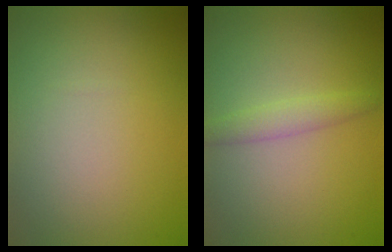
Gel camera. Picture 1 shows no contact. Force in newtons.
{"total": 1.7, "press": 1.7, "slide": 0.0}